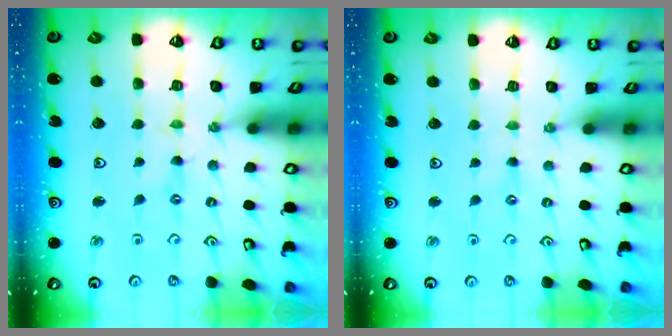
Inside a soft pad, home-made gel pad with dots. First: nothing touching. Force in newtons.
{"total": 0.0}